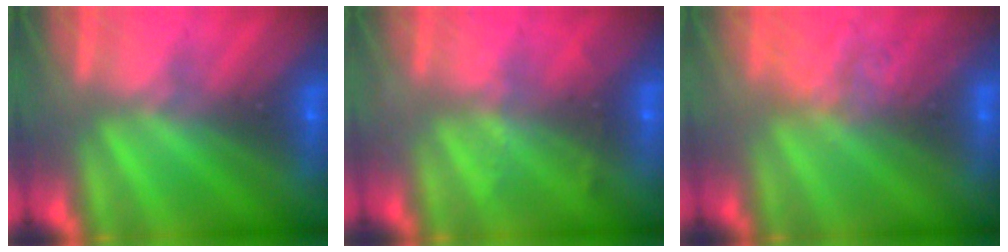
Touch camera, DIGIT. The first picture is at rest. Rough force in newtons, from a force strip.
{"total": 2.3}
{"total": 3.2}